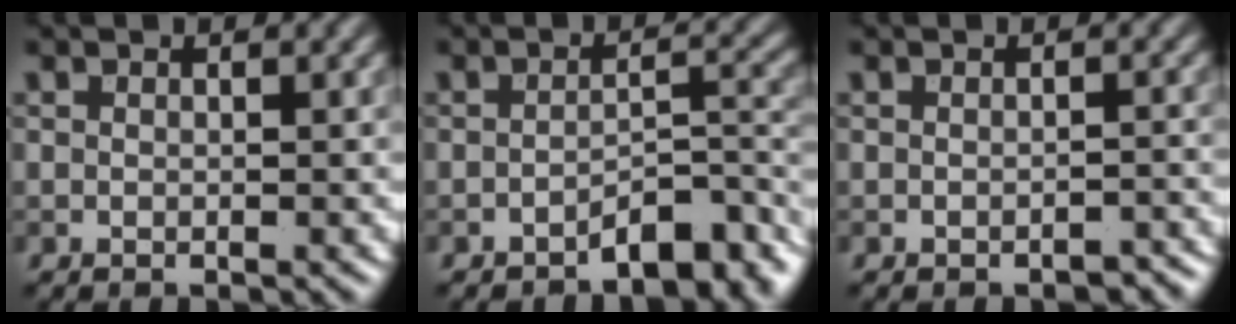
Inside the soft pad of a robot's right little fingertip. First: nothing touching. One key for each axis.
{"total": 4.5, "fx": -3.2, "fy": 1.5, "fz": 2.7, "tx": -0.032, "ty": 0.010, "tz": -0.051}
{"total": 1.3, "fx": -1.1, "fy": 0.5, "fz": 0.6, "tx": -0.009, "ty": 0.002, "tz": -0.014}